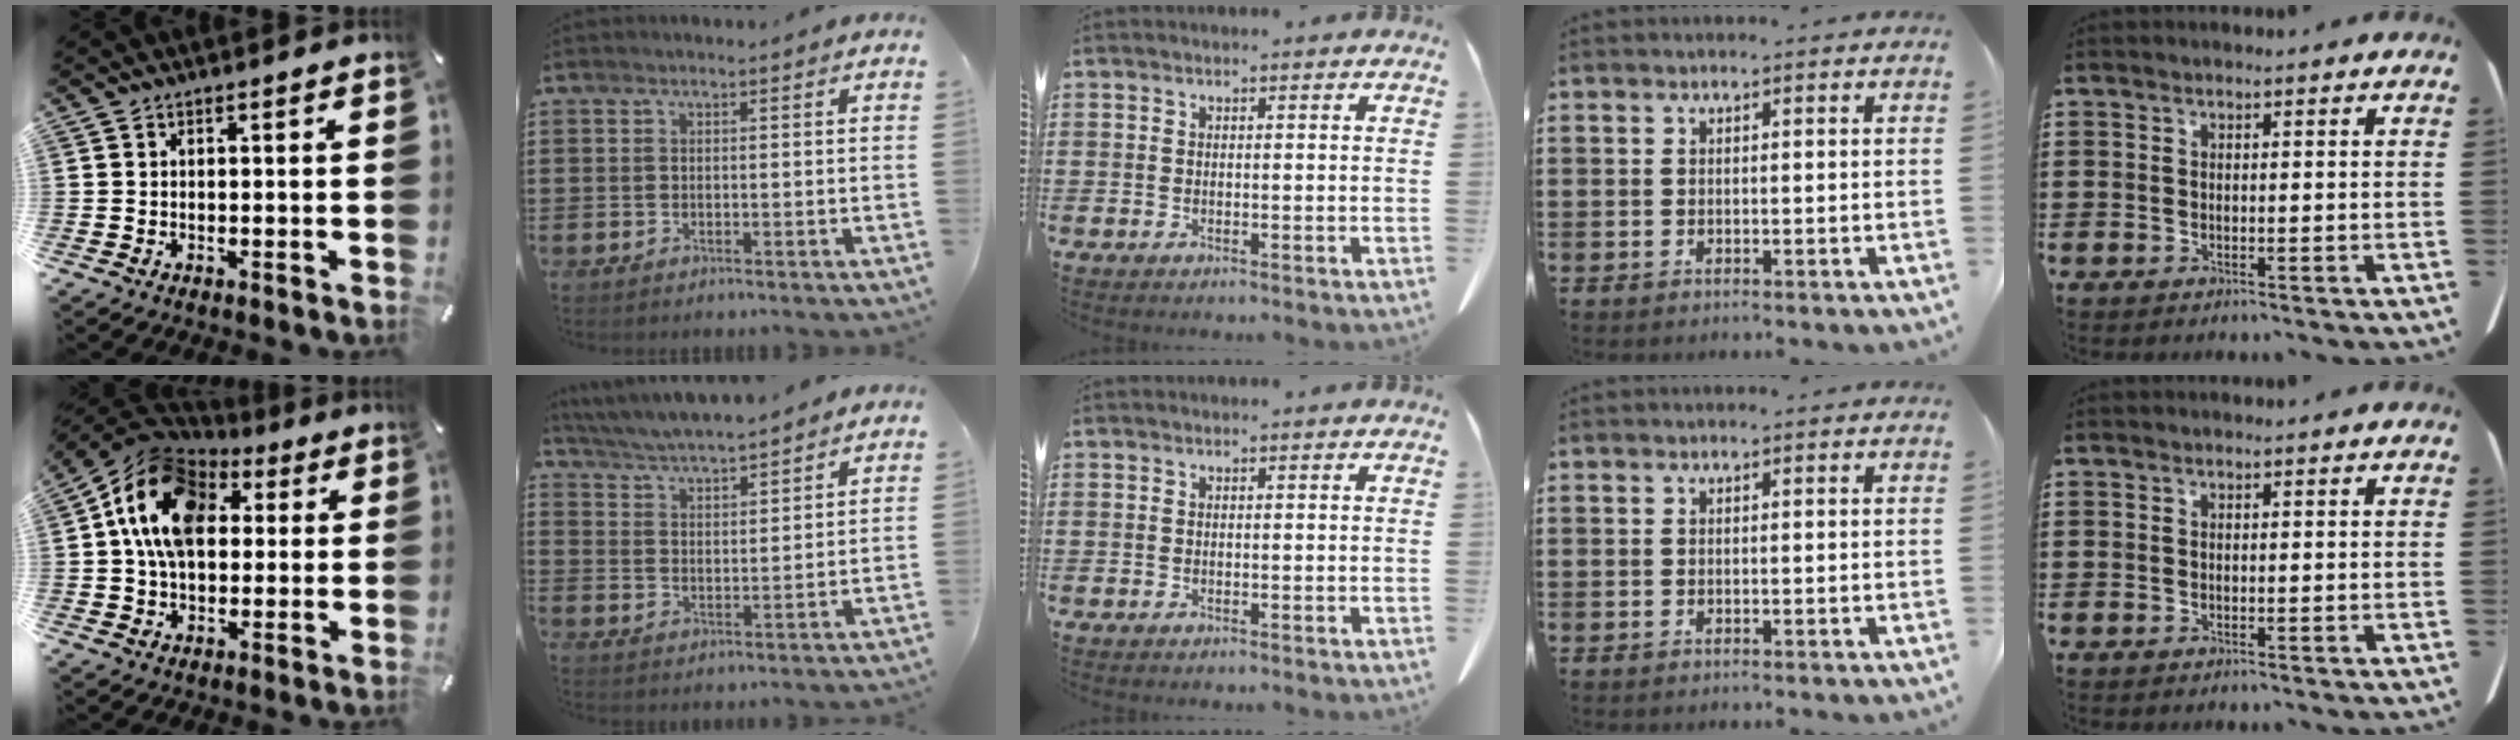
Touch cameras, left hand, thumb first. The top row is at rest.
{"thumb": {"total": 15.5, "force": [3.3, 11.6, 9.7], "torque": [-0.184, 0.006, 0.059]}, "index": {"total": 5.0, "force": [5.0, -0.1, 0.7], "torque": [-0.037, -0.026, 0.087]}}